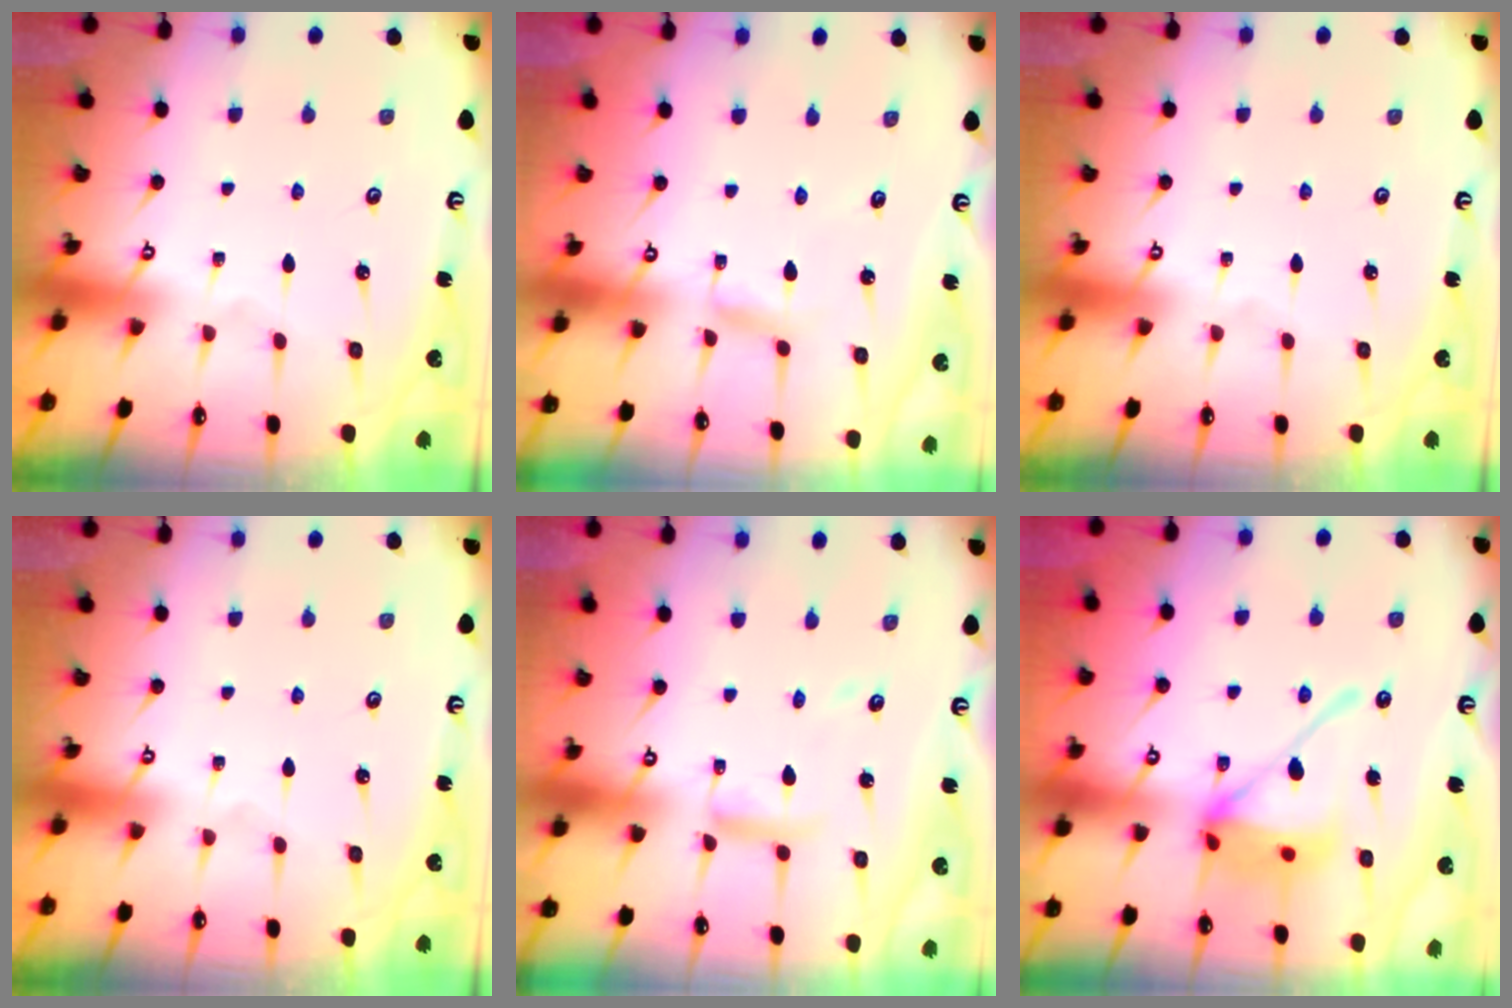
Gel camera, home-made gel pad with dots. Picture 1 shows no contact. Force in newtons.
{"total": 2.5, "press": 2.5, "slide": 0.2}
{"total": 0.0}
{"total": 0.0}
{"total": 10.2, "press": 10.2, "slide": 0.8}
{"total": 16.1, "press": 16.0, "slide": 2.4}